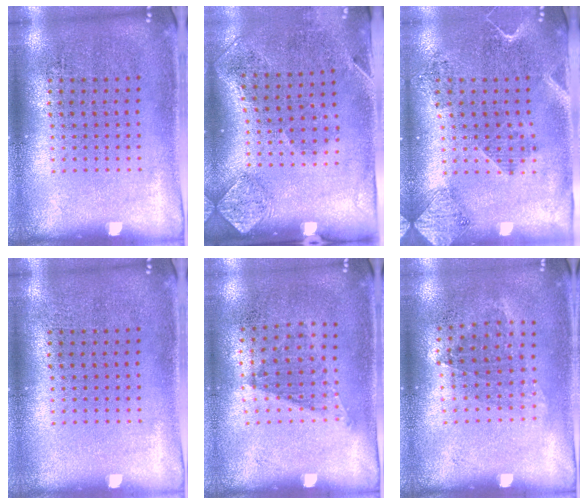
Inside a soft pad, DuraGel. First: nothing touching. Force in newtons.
{"total": 1.9, "press": 1.1, "slide": 1.5}
{"total": 2.0, "press": 1.7, "slide": 1.1}
{"total": 0.0}
{"total": 1.1, "press": 0.8, "slide": 0.8}
{"total": 1.0, "press": 0.8, "slide": 0.6}